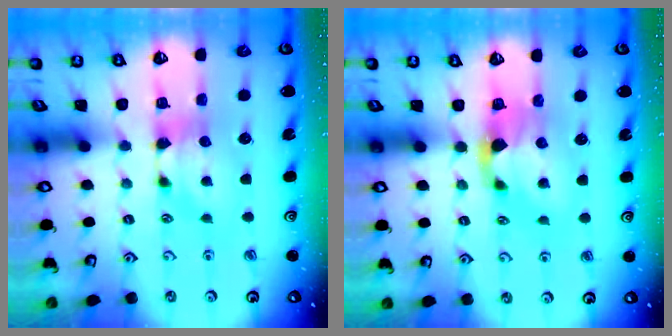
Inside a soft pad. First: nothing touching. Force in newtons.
{"total": 2.2, "press": 1.9, "slide": 1.2}